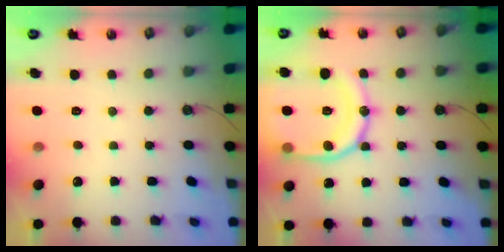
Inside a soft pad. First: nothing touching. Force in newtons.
{"total": 18.5, "press": 18.4, "slide": 1.9}